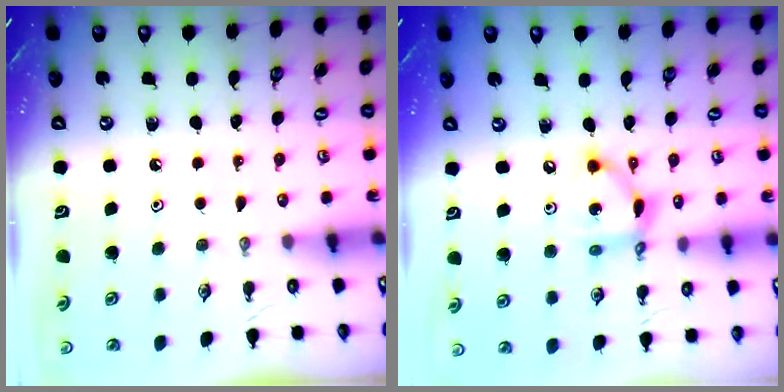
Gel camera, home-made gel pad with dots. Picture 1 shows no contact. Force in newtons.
{"total": 11.0, "press": 10.9, "slide": 0.9}